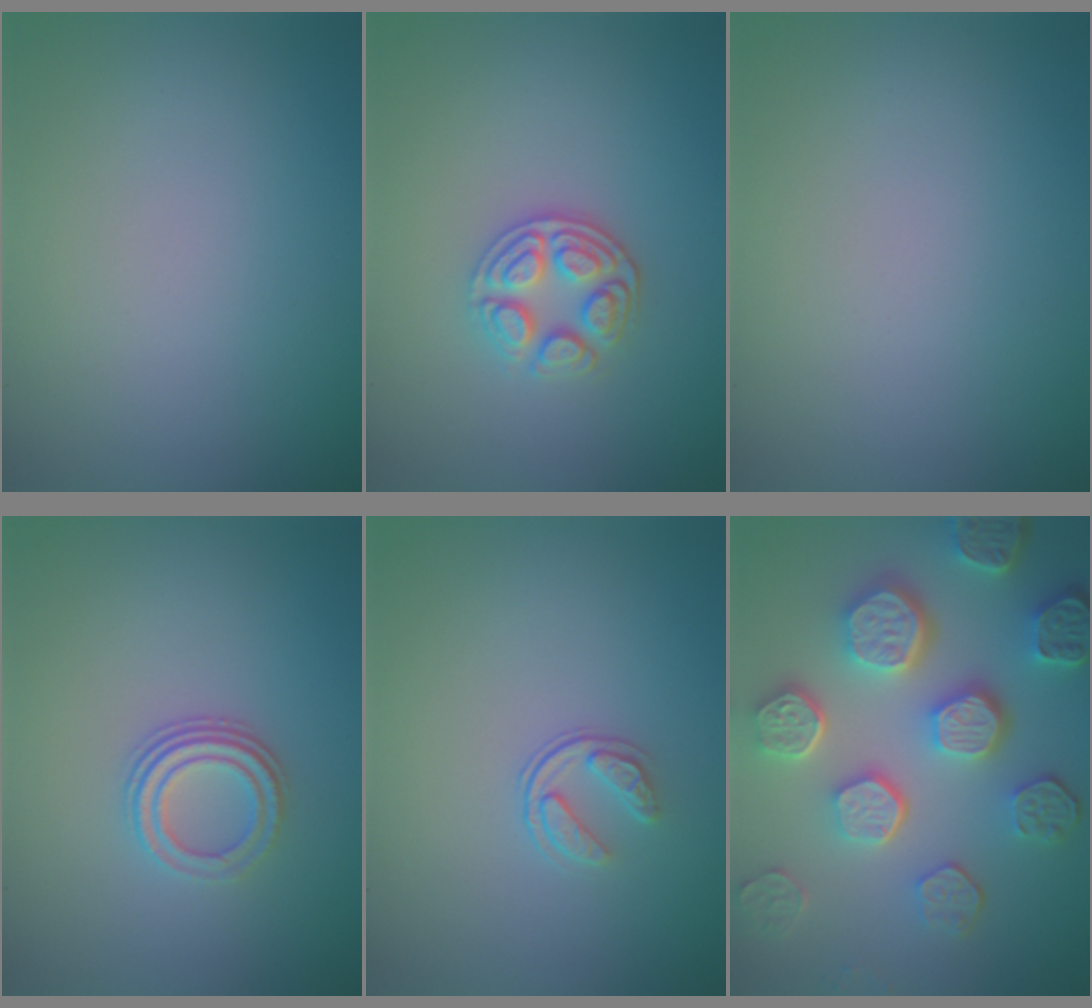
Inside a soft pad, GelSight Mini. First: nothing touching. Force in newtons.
{"total": 3.4, "press": 3.0, "slide": 1.5}
{"total": 0.0}
{"total": 3.0, "press": 2.2, "slide": 2.0}
{"total": 1.7, "press": 1.1, "slide": 1.3}
{"total": 8.1, "press": 6.1, "slide": 5.3}